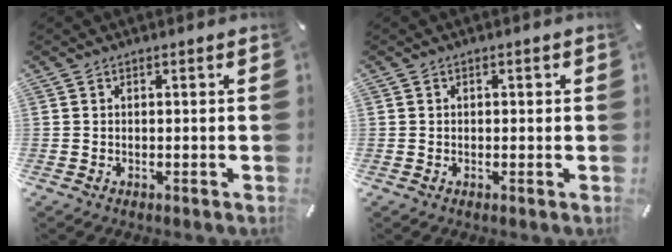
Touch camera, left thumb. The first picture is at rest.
{"total": 0.9, "force": [-0.1, 0.8, 0.3], "torque": [-0.006, 0.005, -0.004]}